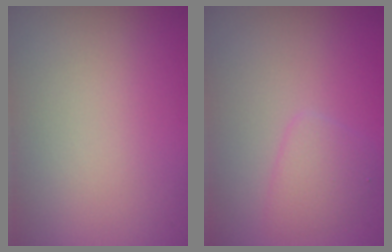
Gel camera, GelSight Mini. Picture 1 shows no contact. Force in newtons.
{"total": 1.9, "press": 1.9, "slide": 0.0}